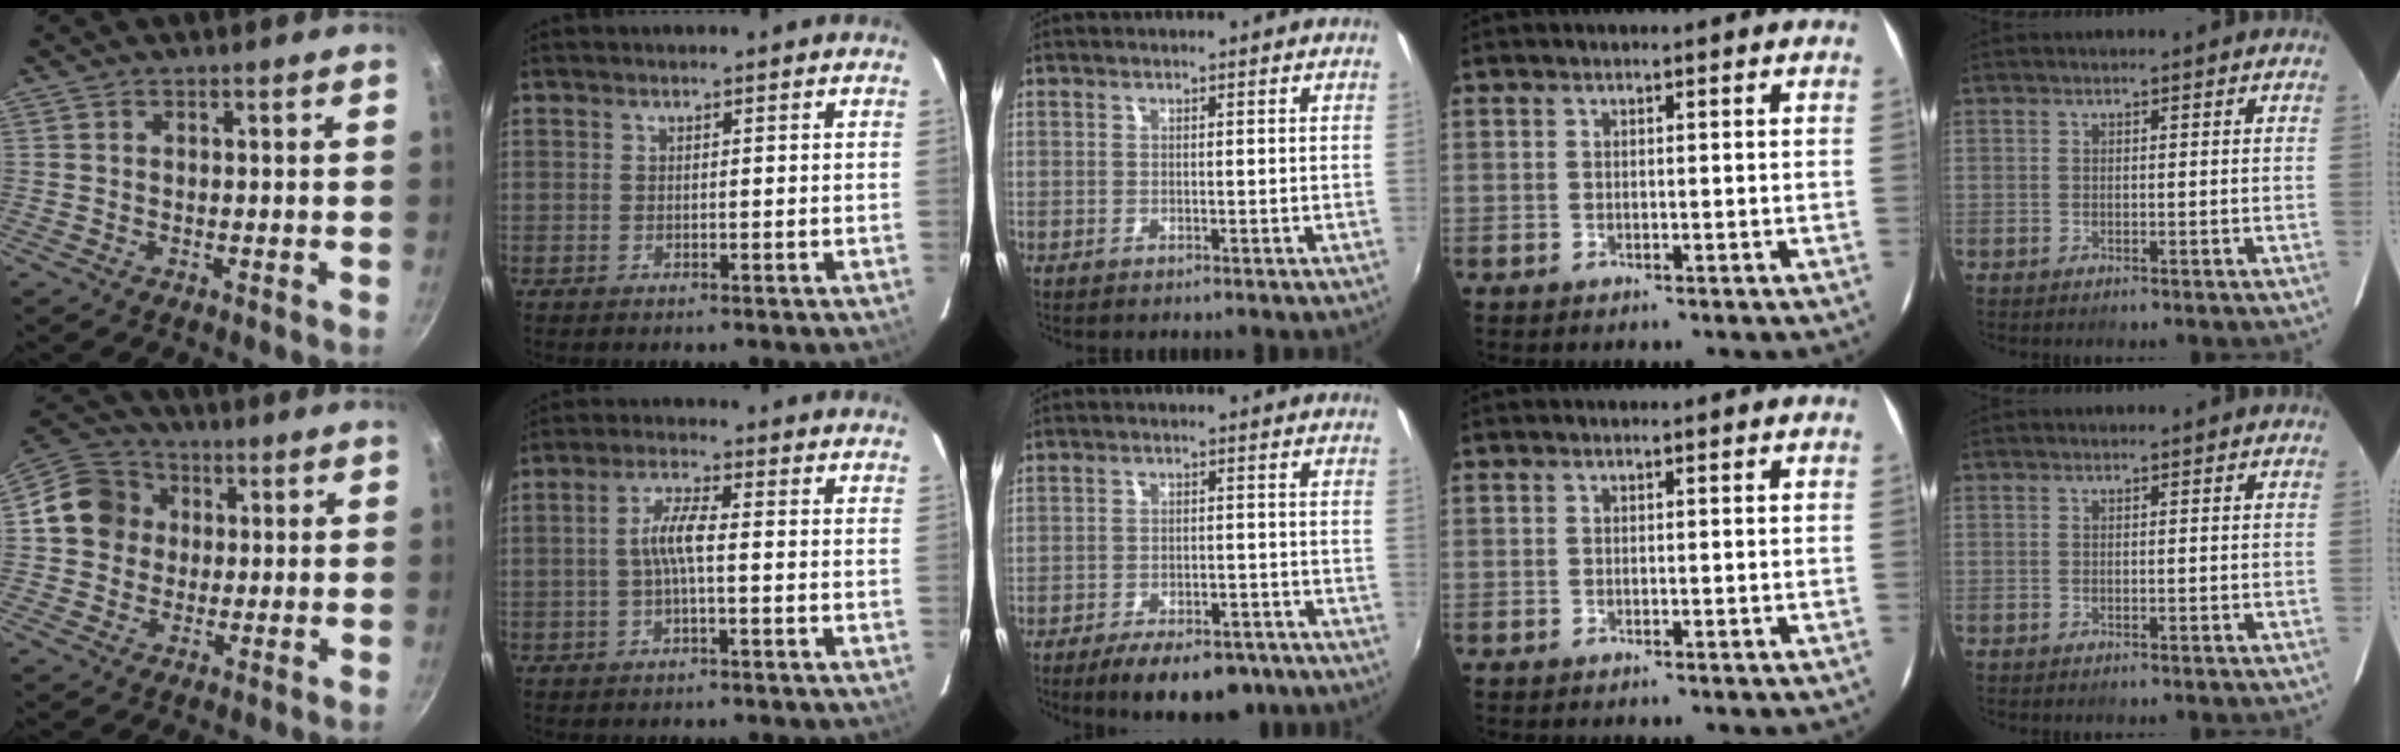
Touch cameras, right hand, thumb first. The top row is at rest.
{"thumb": {"total": 10.6, "force": [1.2, 9.7, 4.1], "torque": [-0.038, 0.020, 0.003]}, "index": {"total": 4.5, "force": [-0.7, 0.6, 4.5], "torque": [-0.091, 0.009, -0.012]}, "middle": {"total": 11.7, "force": [-8.6, 4.8, 6.3], "torque": [-0.125, -0.010, -0.119]}}